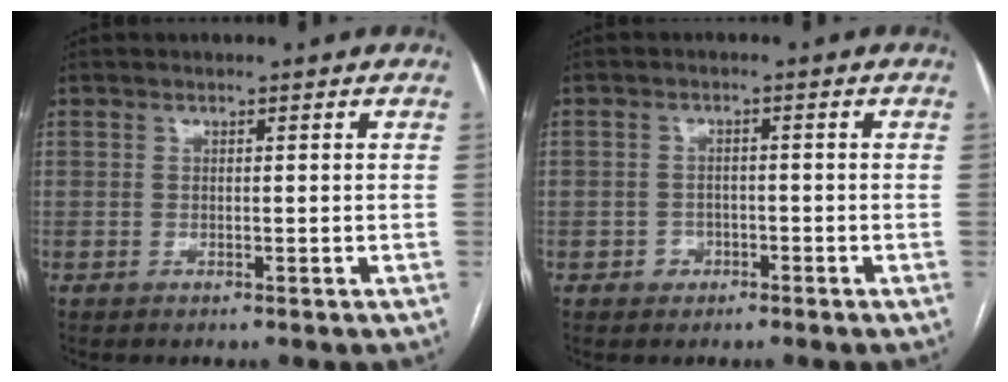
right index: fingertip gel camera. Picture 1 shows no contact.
{"total": 2.2, "force": [-1.1, 1.9, 0.4], "torque": [0.000, 0.009, -0.020]}